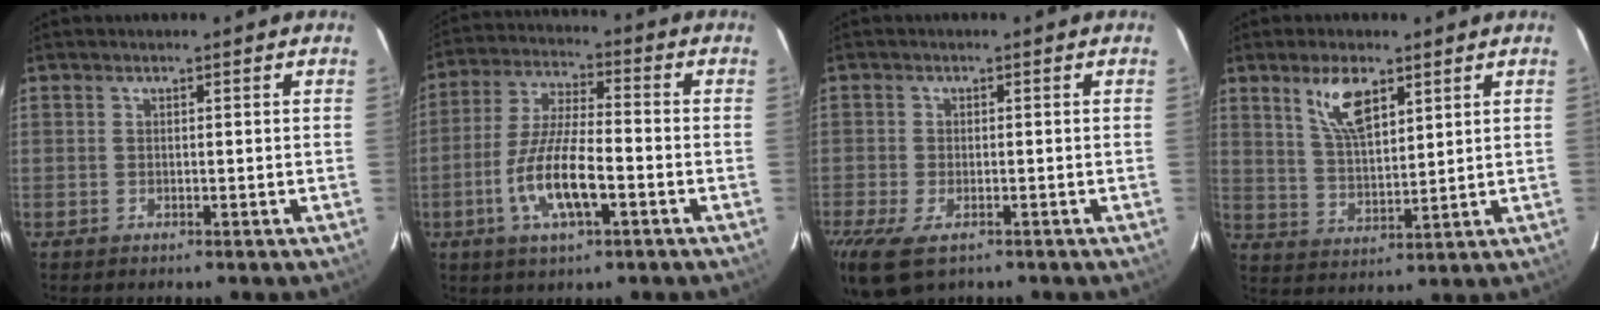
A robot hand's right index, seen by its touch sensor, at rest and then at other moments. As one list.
[{"total": 11.9, "force": [-4.3, 3.2, 10.6], "torque": [-0.219, -0.003, -0.080]}, {"total": 7.8, "force": [-4.8, 3.7, 5.0], "torque": [-0.119, -0.032, -0.084]}, {"total": 8.5, "force": [4.8, 3.4, 6.0], "torque": [-0.112, 0.005, 0.100]}]